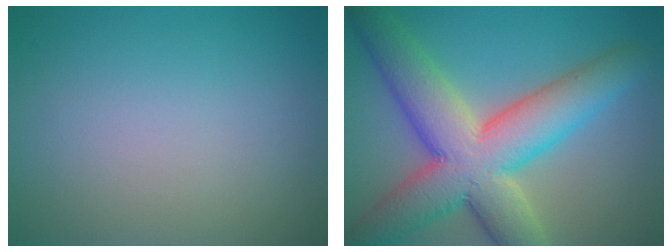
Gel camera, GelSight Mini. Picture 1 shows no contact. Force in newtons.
{"total": 11.5, "press": 11.5, "slide": 0.5}